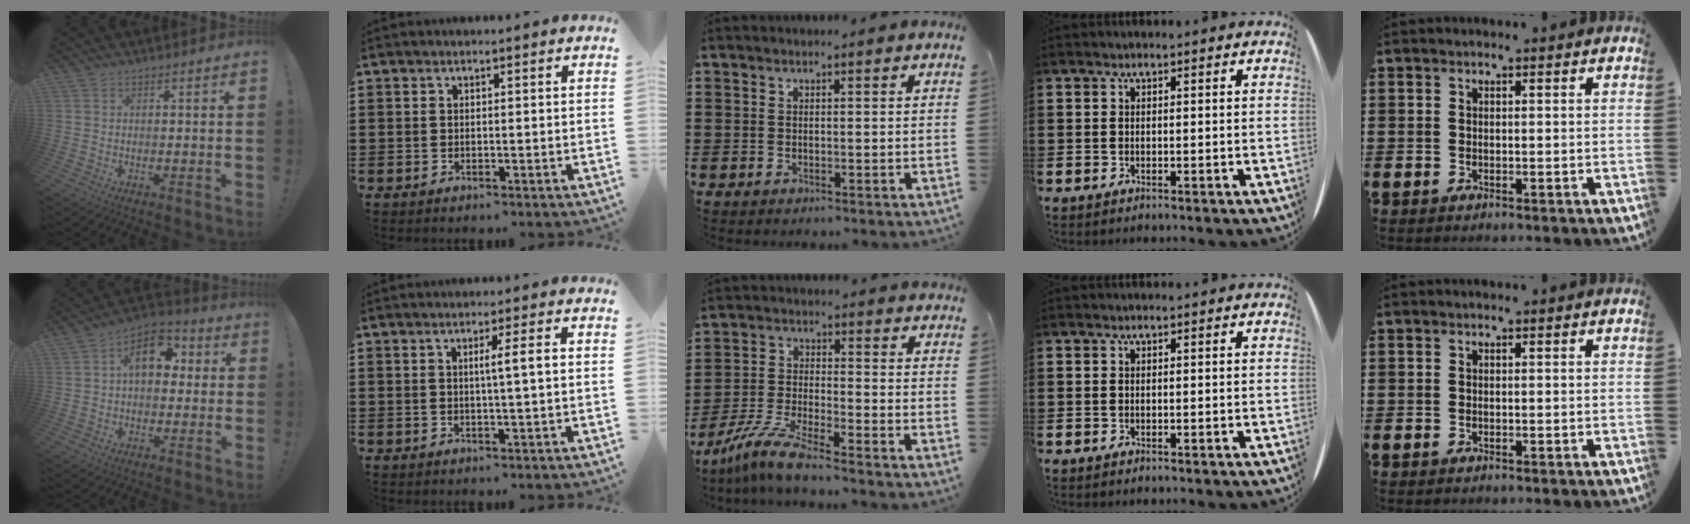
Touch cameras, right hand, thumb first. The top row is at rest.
{"thumb": {"total": 12.3, "force": [3.1, 8.0, 8.8], "torque": [-0.116, 0.004, 0.058]}, "index": {"total": 3.3, "force": [0.2, -0.2, 3.2], "torque": [-0.059, -0.003, -0.001]}, "middle": {"total": 7.1, "force": [-6.1, -0.1, 3.5], "torque": [-0.087, -0.014, -0.122]}}